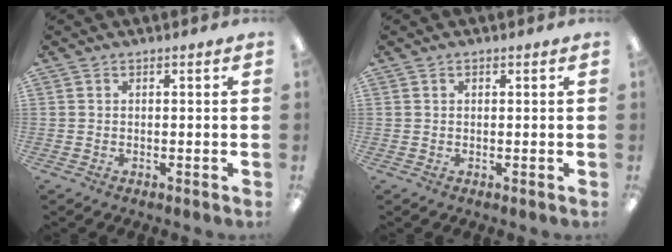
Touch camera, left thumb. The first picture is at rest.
{"total": 0.5, "force": [0.3, 0.4, 0.2], "torque": [-0.005, 0.004, 0.005]}